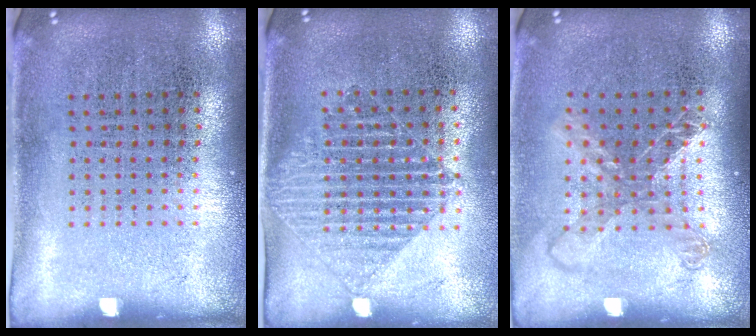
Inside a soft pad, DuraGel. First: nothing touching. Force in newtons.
{"total": 1.4, "press": 1.3, "slide": 0.7}
{"total": 1.5, "press": 1.3, "slide": 0.8}